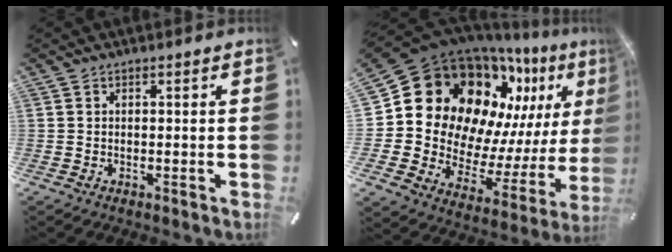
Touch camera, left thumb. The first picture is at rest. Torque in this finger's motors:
{"motor_torque": [2.51, 2.50, 1.70, -1.07, 0.36]}